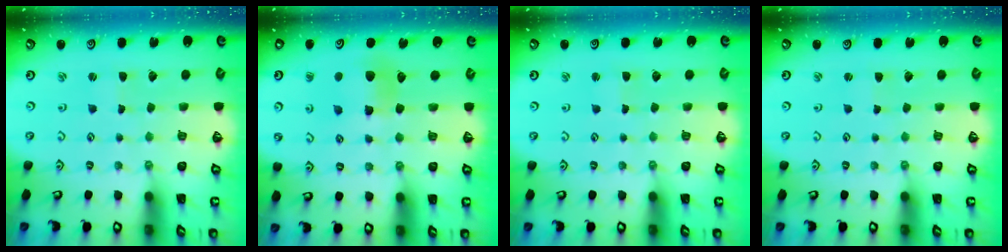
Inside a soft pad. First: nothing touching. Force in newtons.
{"total": 7.0, "press": 7.0, "slide": 0.5}
{"total": 2.0, "press": 2.0, "slide": 0.4}
{"total": 1.4, "press": 1.4, "slide": 0.3}